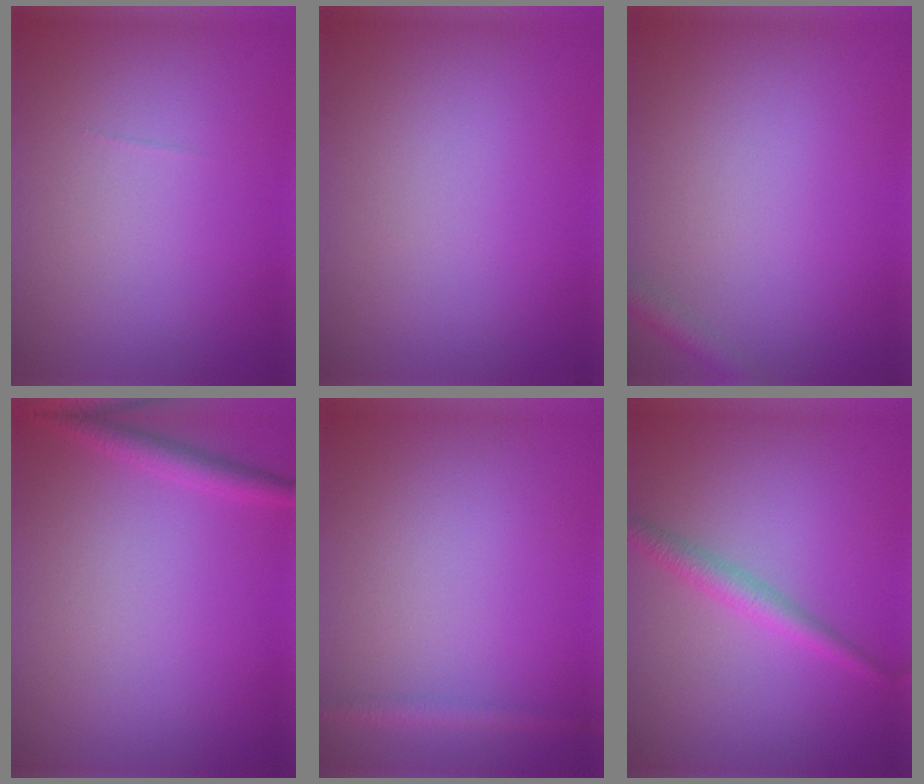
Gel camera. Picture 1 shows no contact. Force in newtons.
{"total": 0.0}
{"total": 1.4, "press": 1.3, "slide": 0.1}
{"total": 1.8, "press": 1.8, "slide": 0.1}
{"total": 1.3, "press": 1.3, "slide": 0.1}
{"total": 2.2, "press": 2.1, "slide": 0.1}